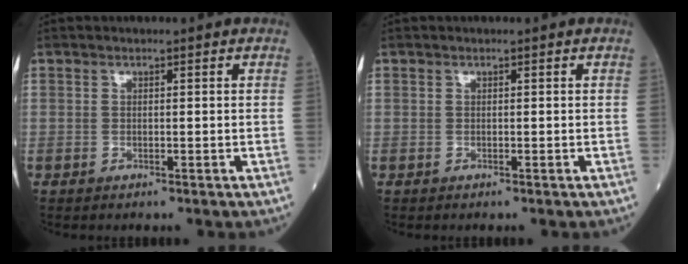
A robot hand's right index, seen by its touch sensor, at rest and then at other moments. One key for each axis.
{"total": 0.0}